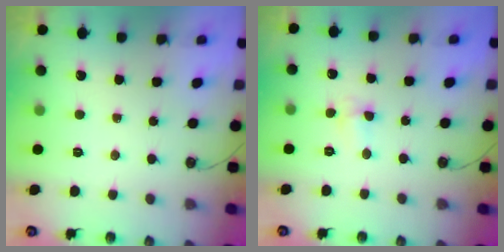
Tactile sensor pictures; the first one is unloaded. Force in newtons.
{"total": 4.9, "press": 4.8, "slide": 0.7}